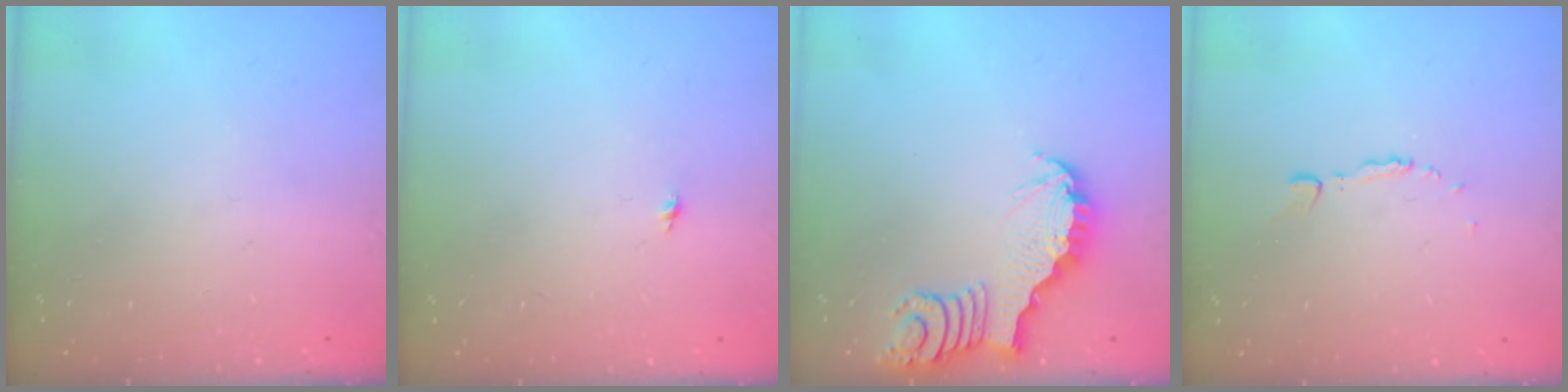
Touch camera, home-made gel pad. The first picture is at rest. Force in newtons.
{"total": 4.7, "press": 4.7, "slide": 0.5}
{"total": 3.5, "press": 3.5, "slide": 0.4}
{"total": 4.0, "press": 4.0, "slide": 0.2}